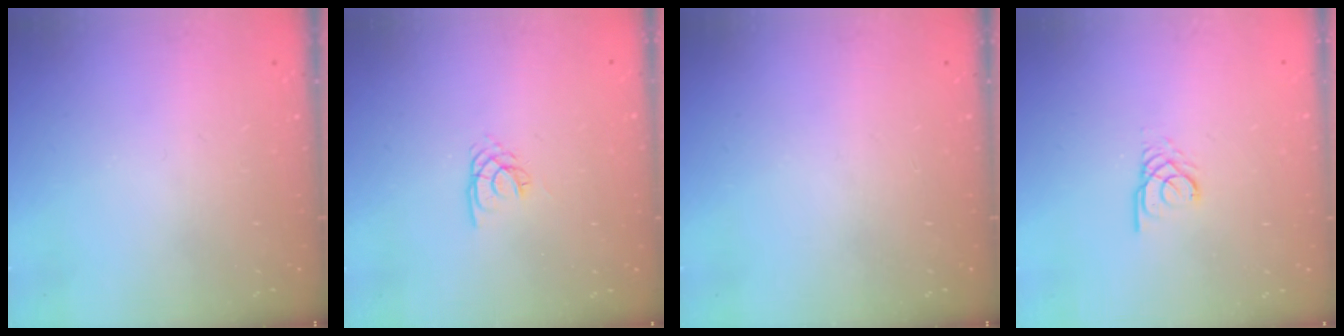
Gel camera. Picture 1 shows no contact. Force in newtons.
{"total": 2.2, "press": 2.2, "slide": 0.3}
{"total": 0.0}
{"total": 2.6, "press": 2.6, "slide": 0.1}